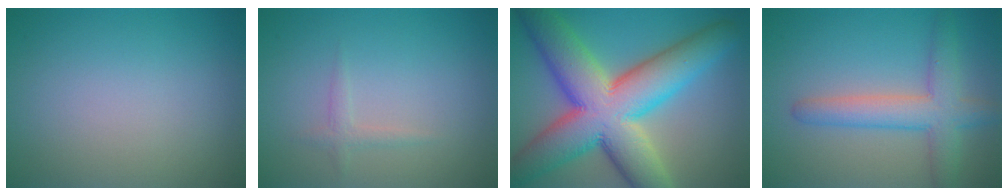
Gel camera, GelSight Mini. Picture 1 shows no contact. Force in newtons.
{"total": 1.1, "press": 1.1, "slide": 0.0}
{"total": 14.4, "press": 14.4, "slide": 0.6}
{"total": 4.7, "press": 4.7, "slide": 0.2}